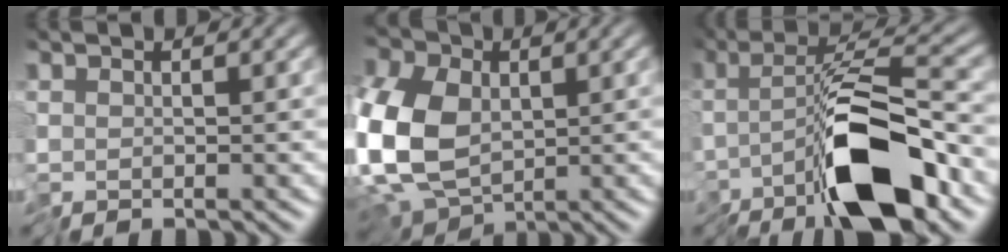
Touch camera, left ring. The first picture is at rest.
{"total": 13.3, "force": [-0.3, 9.5, 9.3], "torque": [-0.230, -0.021, -0.010]}
{"total": 9.9, "force": [-3.9, 2.3, 8.8], "torque": [-0.139, 0.006, -0.077]}